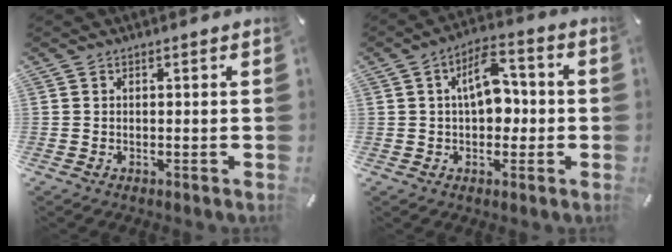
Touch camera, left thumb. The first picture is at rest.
{"total": 10.0, "force": [0.7, 6.1, 7.9], "torque": [-0.121, 0.007, 0.009]}